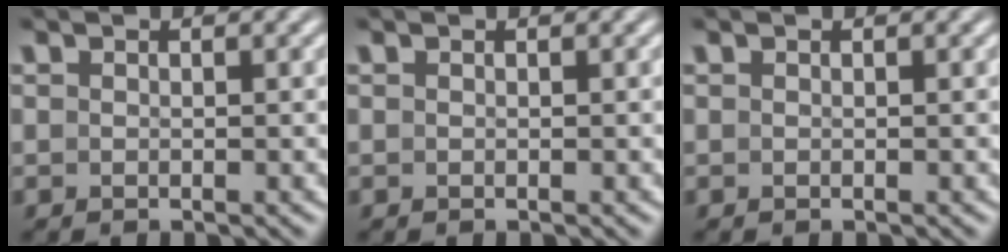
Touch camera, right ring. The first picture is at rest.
{"total": 0.0}
{"total": 0.0}